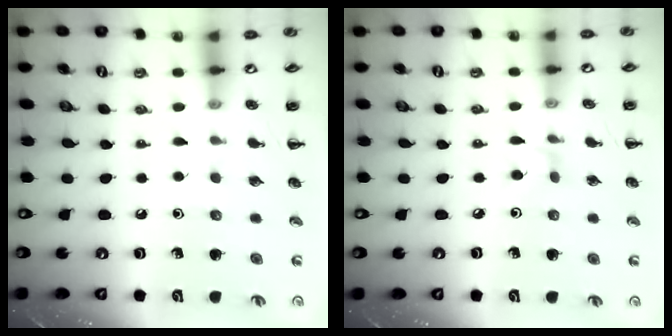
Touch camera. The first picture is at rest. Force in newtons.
{"total": 2.9, "press": 2.7, "slide": 1.2}